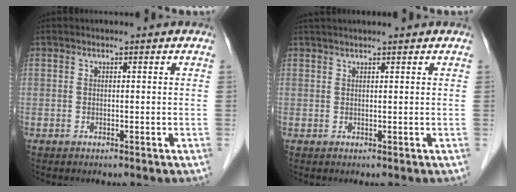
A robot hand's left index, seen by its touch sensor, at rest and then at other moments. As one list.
[{"total": 4.0, "force": [3.3, -0.3, 2.2], "torque": [-0.028, 0.029, 0.056]}]